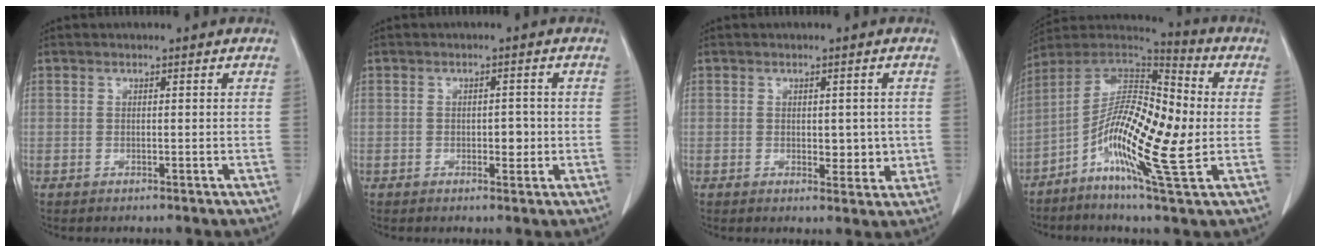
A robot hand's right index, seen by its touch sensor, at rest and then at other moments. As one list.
[{"total": 2.3, "force": [-0.4, 1.3, 1.9], "torque": [-0.023, 0.003, -0.002]}, {"total": 3.9, "force": [-0.1, 2.3, 3.2], "torque": [-0.031, -0.004, 0.005]}, {"total": 16.6, "force": [-2.7, 2.9, 16.1], "torque": [-0.292, 0.008, -0.059]}]